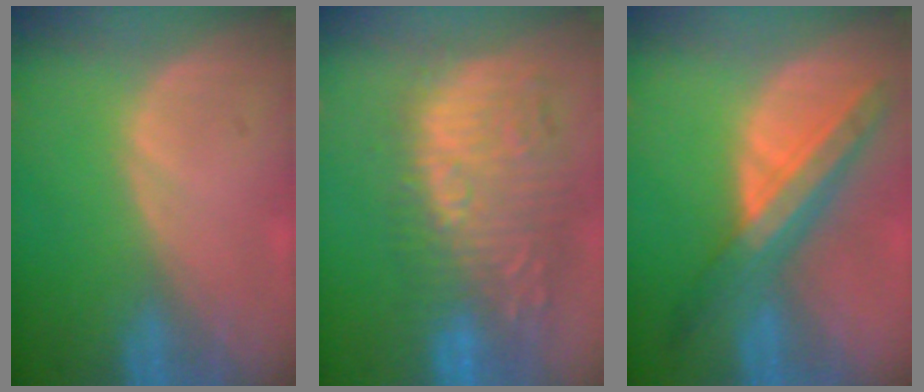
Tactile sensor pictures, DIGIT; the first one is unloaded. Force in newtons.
{"total": 12.4, "press": 11.5, "slide": 4.7}
{"total": 8.4, "press": 7.5, "slide": 3.8}